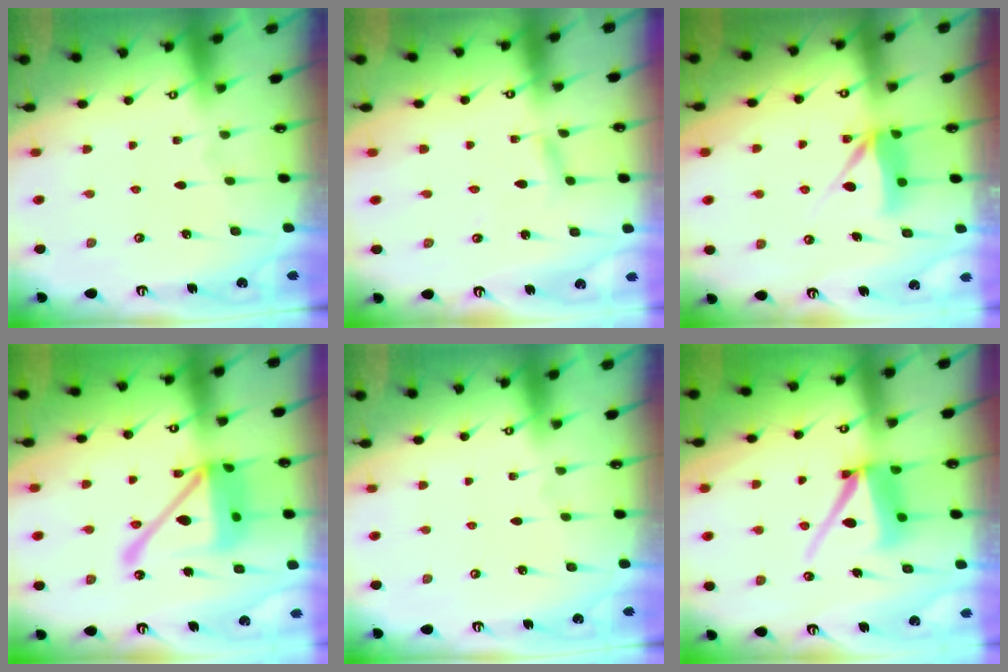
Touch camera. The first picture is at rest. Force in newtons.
{"total": 1.9, "press": 1.9, "slide": 0.2}
{"total": 7.4, "press": 7.4, "slide": 0.6}
{"total": 20.2, "press": 20.1, "slide": 2.3}
{"total": 0.0}
{"total": 9.9, "press": 9.8, "slide": 1.2}